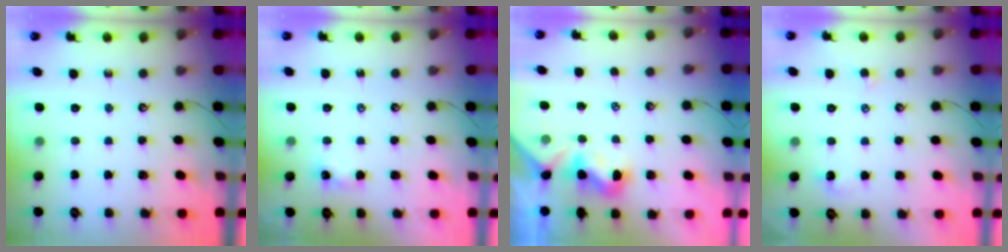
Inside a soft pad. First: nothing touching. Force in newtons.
{"total": 2.4, "press": 2.4, "slide": 0.4}
{"total": 1.4, "press": 1.2, "slide": 0.5}
{"total": 0.5, "press": 0.1, "slide": 0.5}